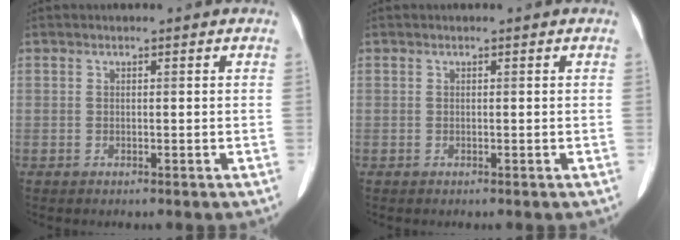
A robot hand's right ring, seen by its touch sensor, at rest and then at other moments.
{"total": 0.0}